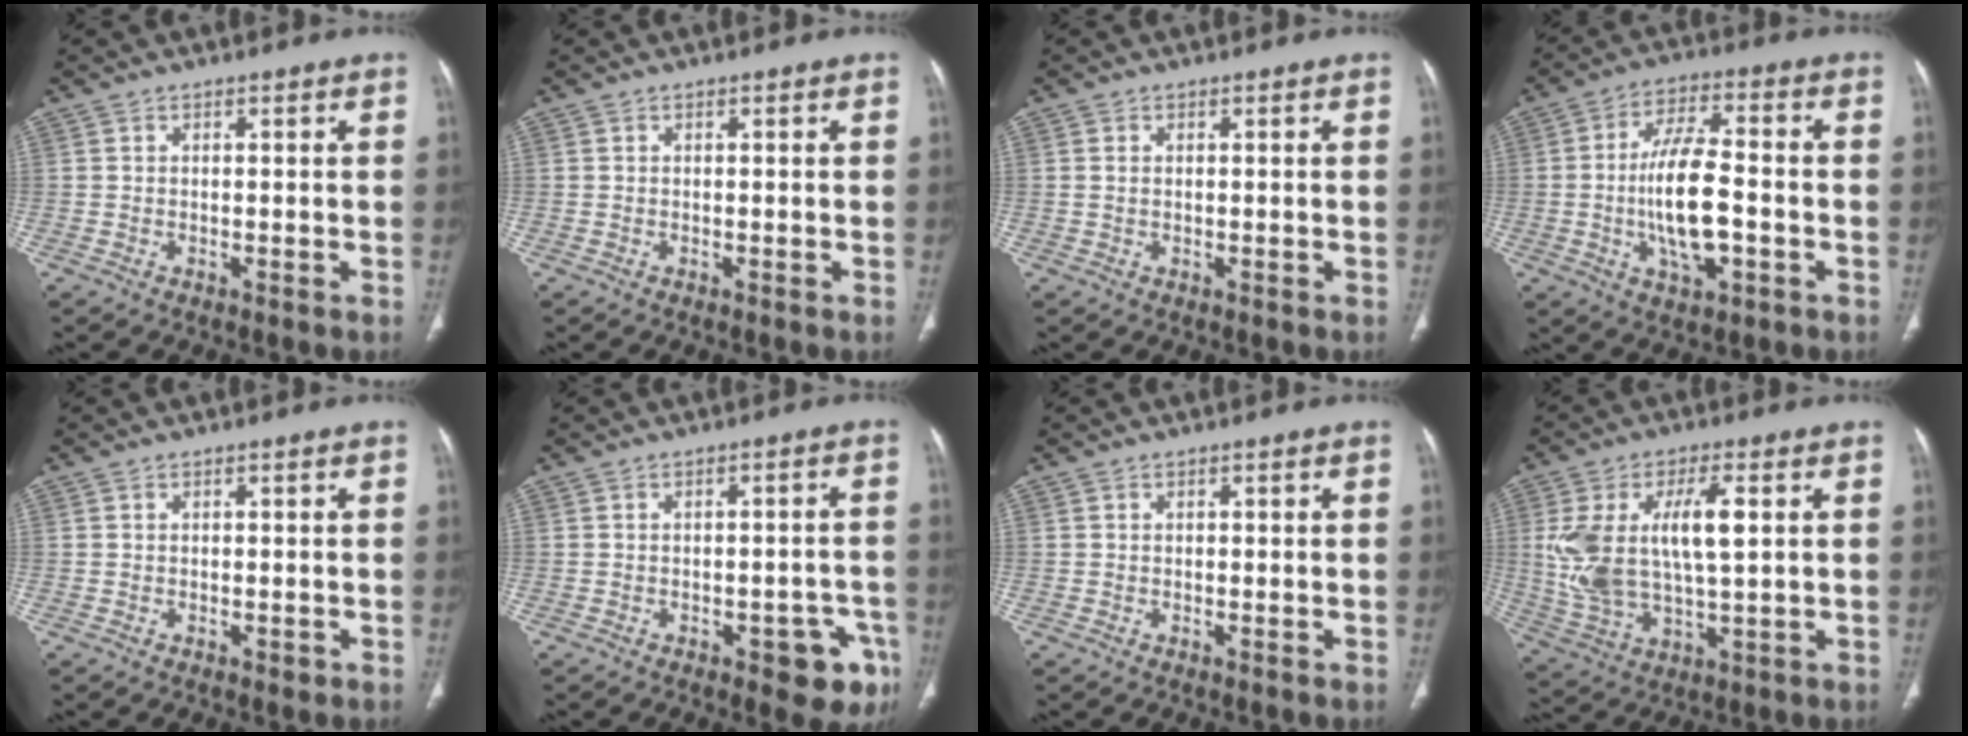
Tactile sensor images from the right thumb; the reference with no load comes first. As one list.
[{"total": 0.0}, {"total": 0.8, "force": [0.1, 0.5, 0.6], "torque": [-0.019, 0.002, 0.005]}, {"total": 13.0, "force": [-2.3, 5.3, 11.7], "torque": [-0.209, 0.015, -0.042]}, {"total": 0.6, "force": [-0.3, 0.4, 0.4], "torque": [-0.002, -0.001, -0.004]}, {"total": 8.0, "force": [-4.0, 3.8, 5.9], "torque": [-0.040, 0.022, -0.043]}, {"total": 0.0}, {"total": 15.5, "force": [2.7, 6.7, 13.8], "torque": [-0.278, 0.002, 0.061]}]